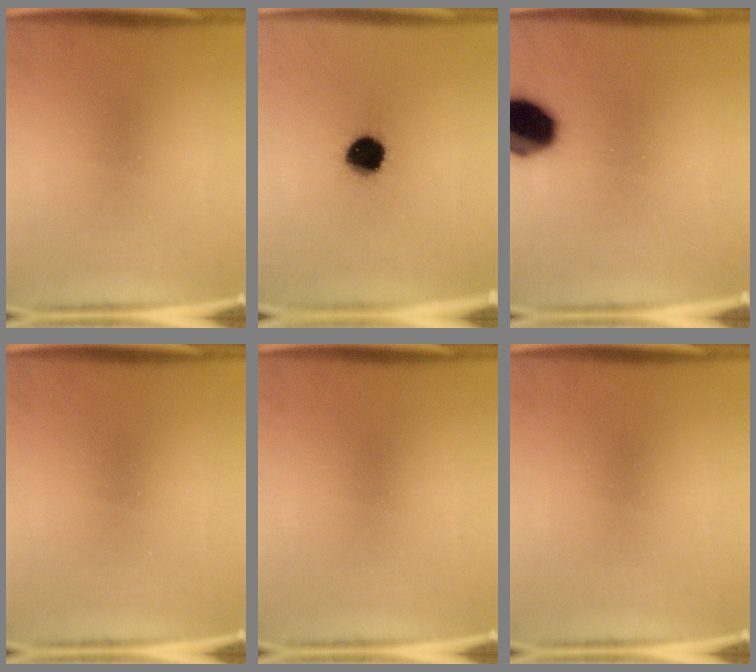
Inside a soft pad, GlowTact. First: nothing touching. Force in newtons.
{"total": 10.0}
{"total": 15.0}
{"total": 0.0}
{"total": 0.0}
{"total": 0.0}